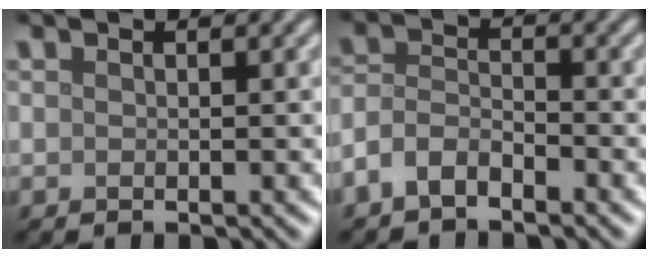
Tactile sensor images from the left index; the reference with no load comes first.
{"total": 3.0, "force": [-2.2, 1.3, 1.5], "torque": [-0.033, 0.007, -0.054]}